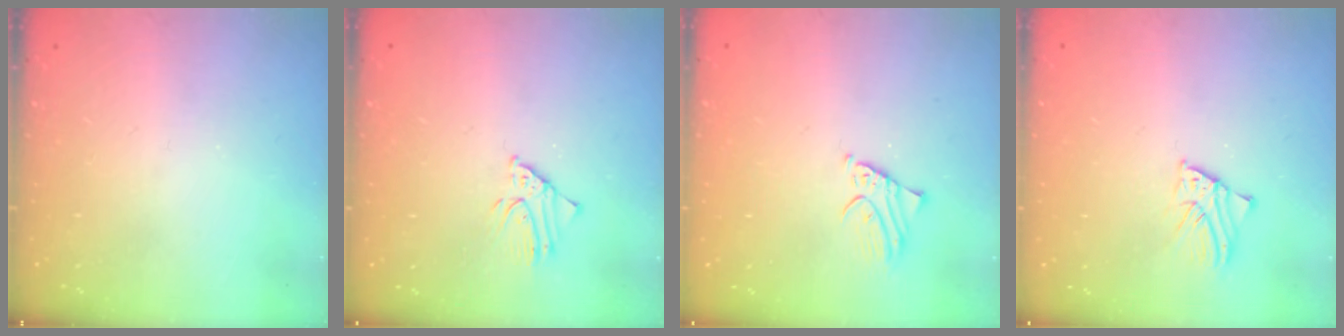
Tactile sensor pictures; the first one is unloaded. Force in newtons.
{"total": 1.5, "press": 1.5, "slide": 0.1}
{"total": 2.0, "press": 2.0, "slide": 0.2}
{"total": 2.6, "press": 2.6, "slide": 0.1}